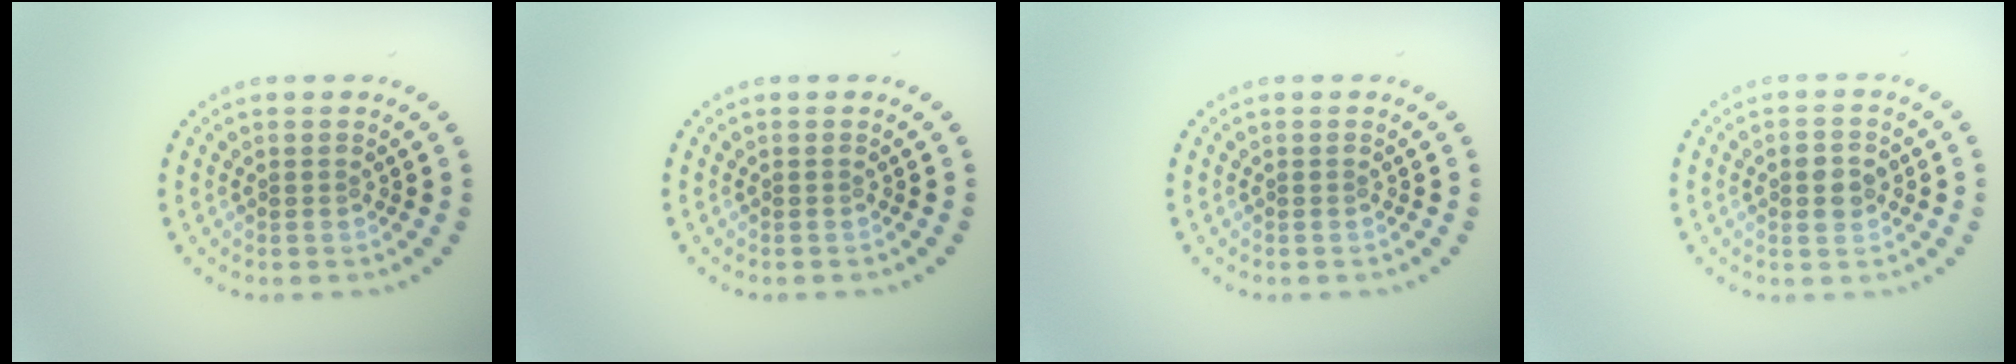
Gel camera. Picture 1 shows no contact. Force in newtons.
{"total": 0.0}
{"total": 0.0}
{"total": 2.7, "press": 2.7, "slide": 0.1}